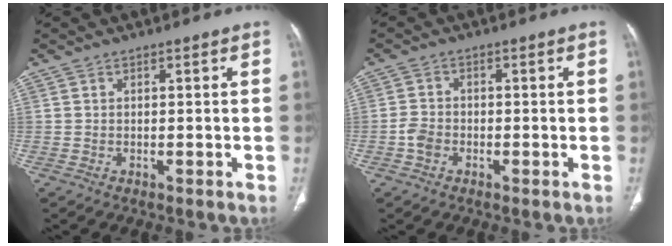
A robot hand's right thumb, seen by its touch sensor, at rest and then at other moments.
{"total": 2.8, "force": [-1.2, 1.9, 1.6], "torque": [-0.031, 0.006, -0.028]}